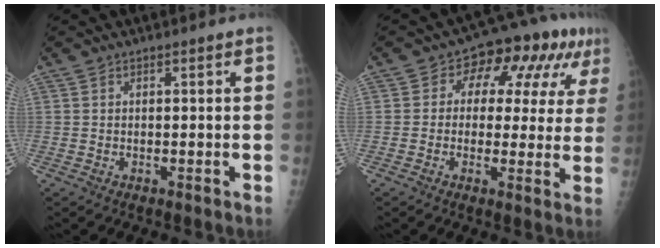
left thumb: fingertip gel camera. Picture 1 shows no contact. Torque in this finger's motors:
{"motor_torque": [-0.11, 0.38, -0.08, -0.10, 0.06]}